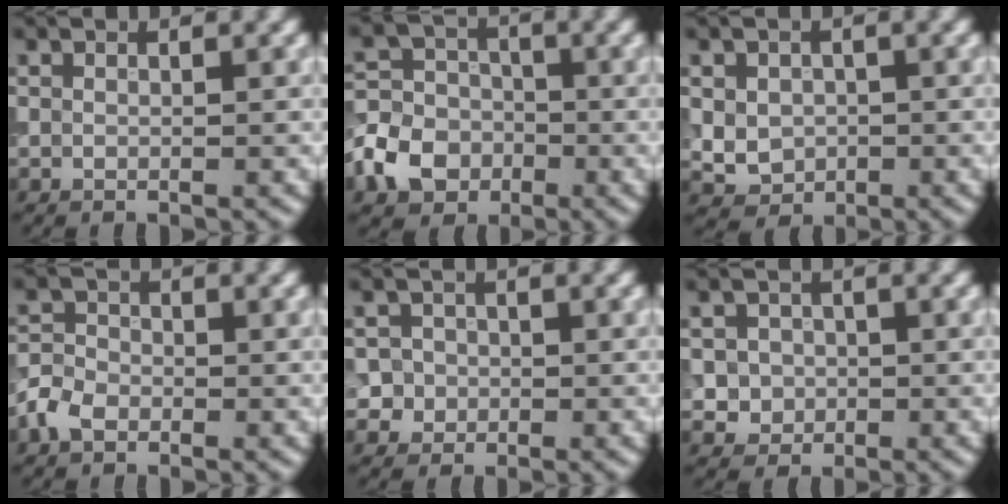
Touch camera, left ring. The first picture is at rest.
{"total": 6.3, "force": [-2.6, 5.0, 2.8], "torque": [-0.048, 0.001, -0.067]}
{"total": 3.2, "force": [-0.1, 2.8, 1.6], "torque": [-0.025, -0.003, 0.001]}
{"total": 2.8, "force": [-1.4, 2.0, 1.4], "torque": [-0.026, 0.003, -0.036]}
{"total": 2.8, "force": [-0.1, 2.8, 0.5], "torque": [0.016, 0.013, -0.010]}
{"total": 2.8, "force": [0.0, 2.7, 0.9], "torque": [0.002, 0.001, -0.002]}